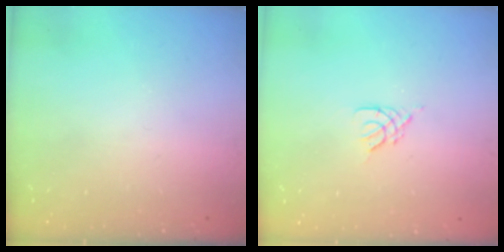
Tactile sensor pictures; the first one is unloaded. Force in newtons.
{"total": 2.7, "press": 2.7, "slide": 0.5}